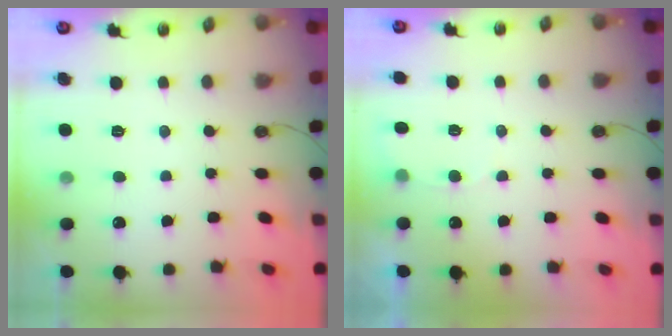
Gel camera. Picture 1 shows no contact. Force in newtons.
{"total": 3.6, "press": 3.4, "slide": 1.4}